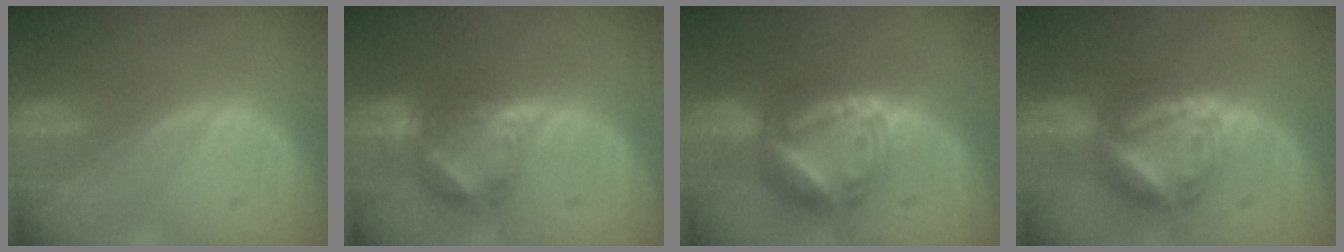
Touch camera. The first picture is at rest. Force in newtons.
{"total": 7.0, "press": 6.6, "slide": 2.3}
{"total": 9.1, "press": 9.1, "slide": 0.8}
{"total": 8.1, "press": 8.1, "slide": 0.8}